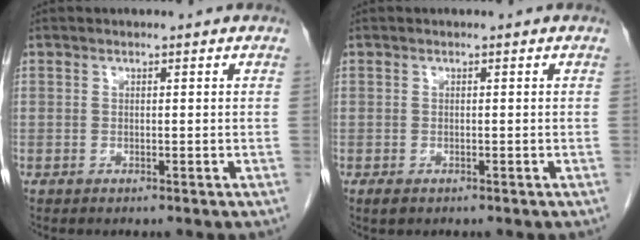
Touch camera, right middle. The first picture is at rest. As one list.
[{"total": 1.0, "force": [-0.6, 0.6, 0.6], "torque": [-0.013, 0.000, -0.004]}]